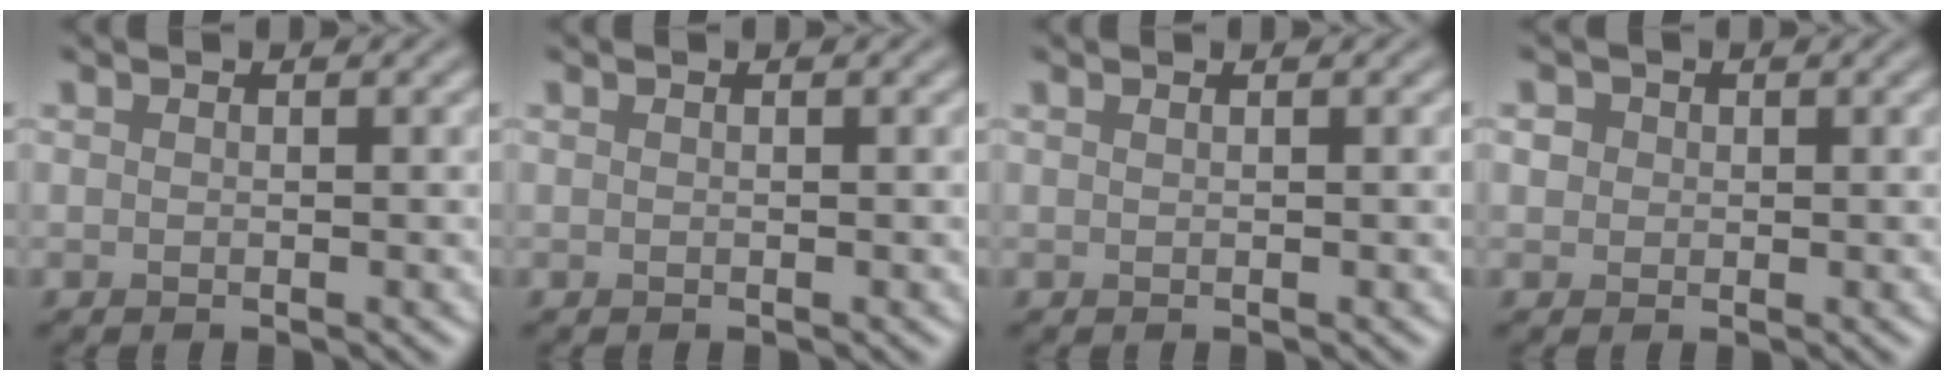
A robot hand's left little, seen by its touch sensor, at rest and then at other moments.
{"total": 0.0}
{"total": 0.0}
{"total": 2.3, "force": [0.8, 1.8, 1.0], "torque": [-0.033, 0.004, 0.015]}